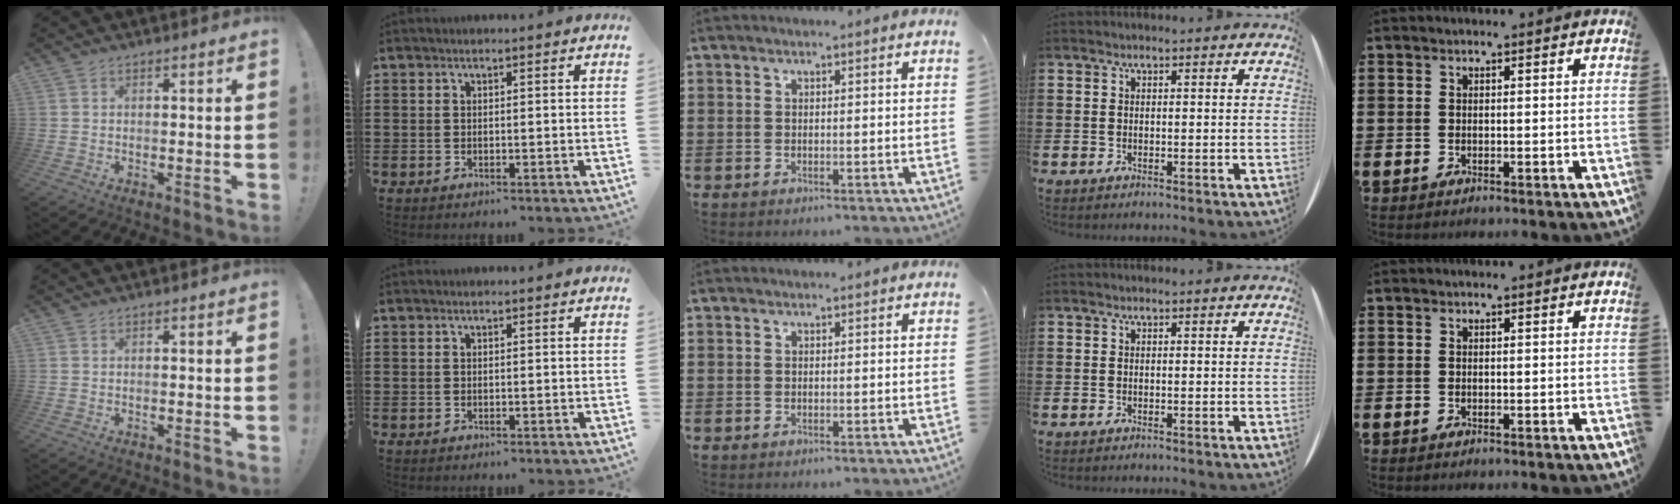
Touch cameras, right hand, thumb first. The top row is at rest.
{}